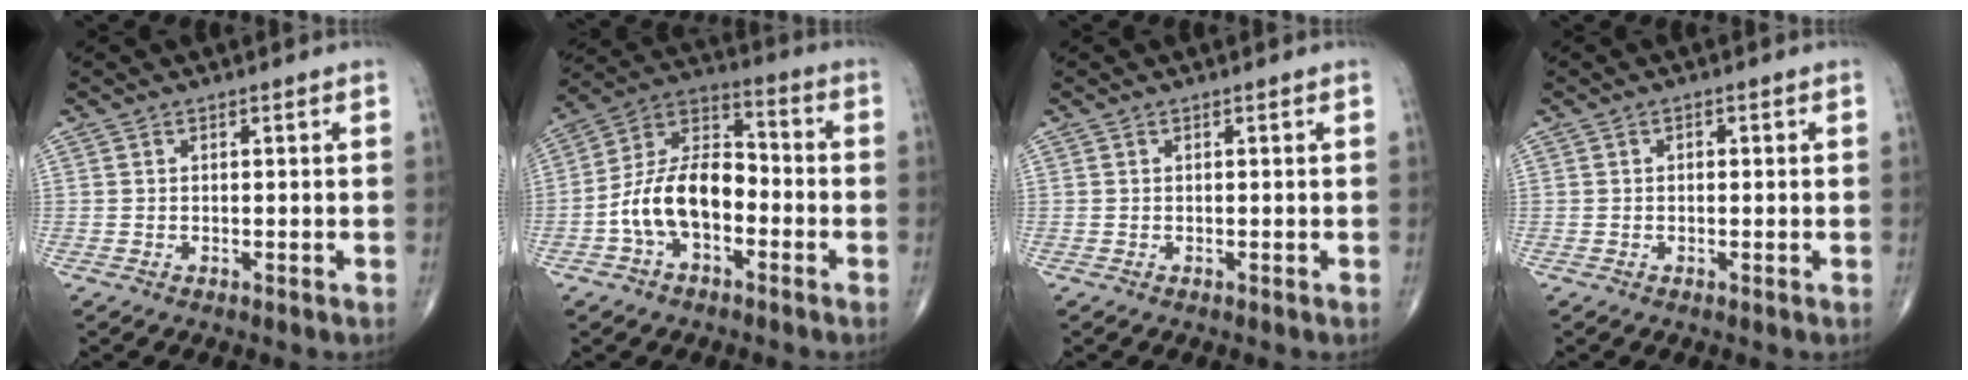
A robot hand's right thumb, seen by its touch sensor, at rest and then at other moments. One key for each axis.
{"total": 13.8, "fx": -3.7, "fy": 8.2, "fz": 10.5, "tx": -0.177, "ty": 0.048, "tz": -0.077}
{"total": 0.0}
{"total": 1.0, "fx": 0.1, "fy": 0.6, "fz": 0.7, "tx": -0.011, "ty": 0.004, "tz": 0.000}